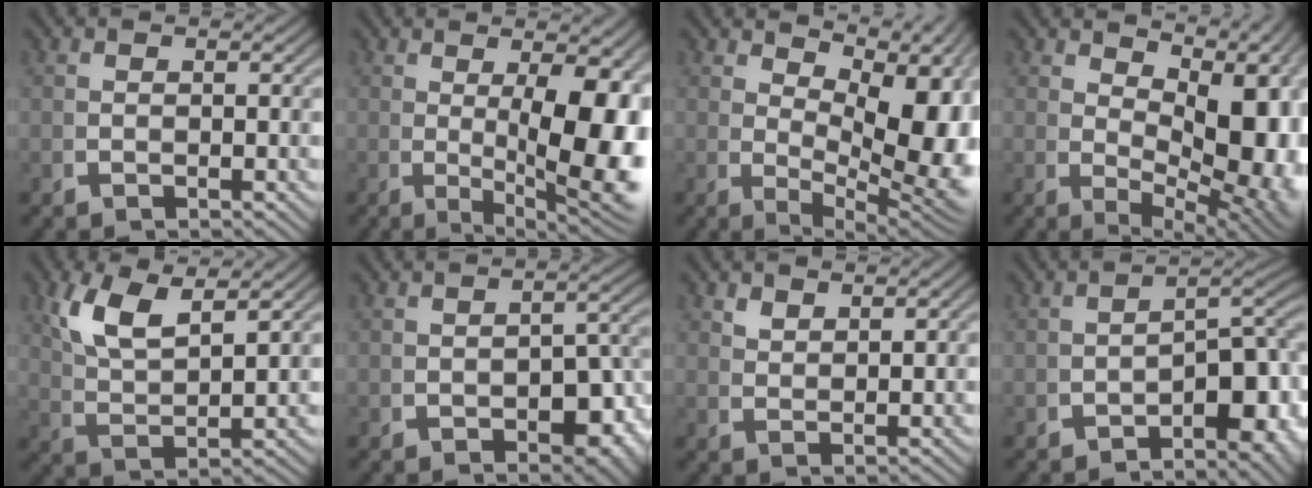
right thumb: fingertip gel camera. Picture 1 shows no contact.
{"total": 10.9, "force": [-0.3, 4.6, 9.8], "torque": [-0.139, -0.029, 0.018]}
{"total": 12.1, "force": [1.2, 6.1, 10.3], "torque": [-0.155, -0.037, 0.048]}
{"total": 12.1, "force": [1.0, 6.2, 10.4], "torque": [-0.150, -0.033, 0.046]}
{"total": 6.6, "force": [3.2, 3.1, 4.8], "torque": [-0.117, -0.013, 0.071]}
{"total": 4.5, "force": [-1.5, 2.4, 3.5], "torque": [-0.039, -0.012, -0.013]}
{"total": 2.2, "force": [2.1, 0.0, 0.5], "torque": [-0.006, 0.002, 0.050]}
{"total": 7.2, "force": [-2.7, 3.2, 5.9], "torque": [-0.069, -0.020, -0.030]}